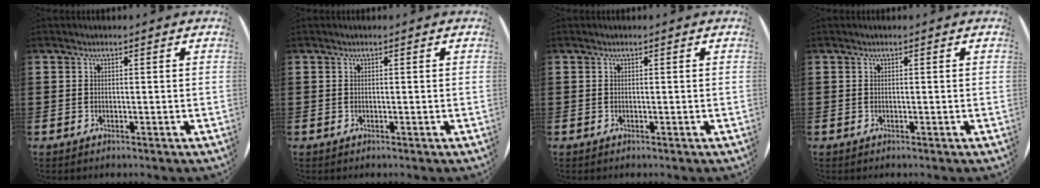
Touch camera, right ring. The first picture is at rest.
{"total": 0.0}
{"total": 0.0}
{"total": 0.0}